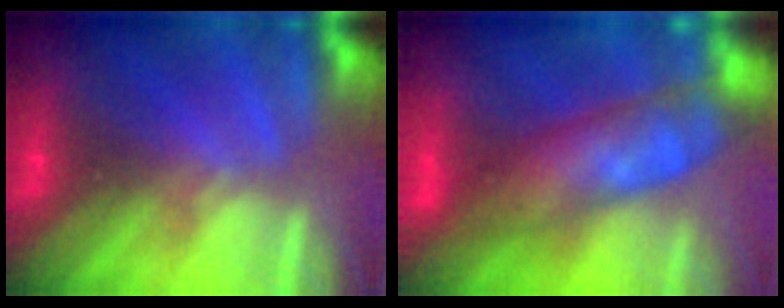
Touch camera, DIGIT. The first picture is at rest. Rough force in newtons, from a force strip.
{"total": 7.4}